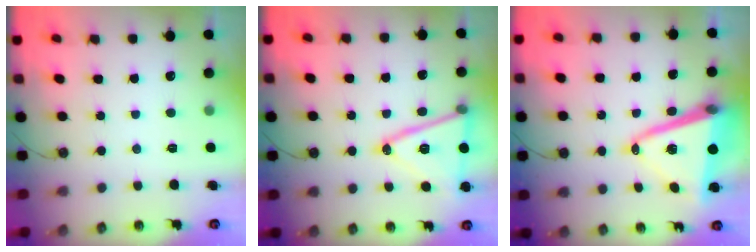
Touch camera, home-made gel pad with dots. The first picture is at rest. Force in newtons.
{"total": 17.3, "press": 16.9, "slide": 3.6}
{"total": 16.1, "press": 15.8, "slide": 3.2}